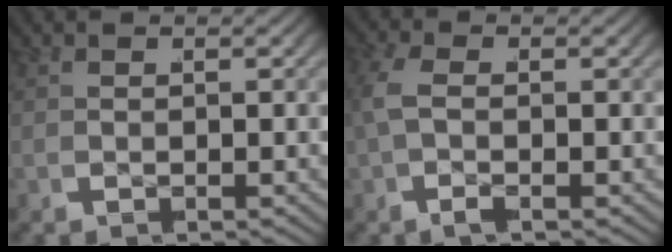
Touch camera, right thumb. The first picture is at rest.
{"total": 2.1, "force": [-0.2, 1.1, 1.8], "torque": [-0.057, 0.001, -0.008]}